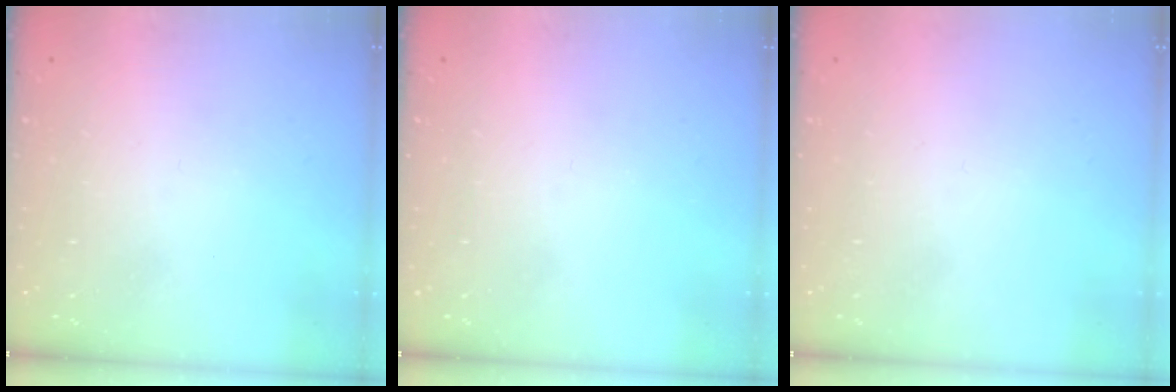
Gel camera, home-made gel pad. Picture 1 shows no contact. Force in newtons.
{"total": 0.0}
{"total": 1.5, "press": 1.5, "slide": 0.1}